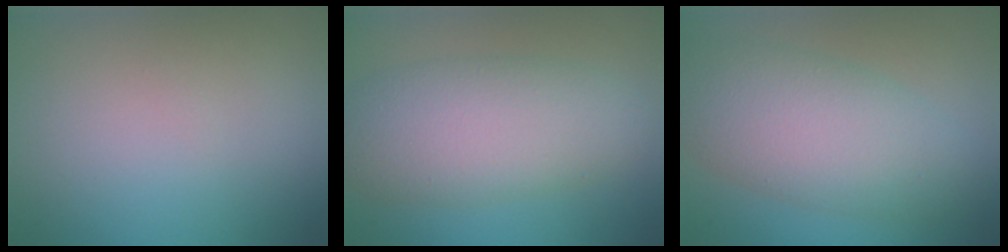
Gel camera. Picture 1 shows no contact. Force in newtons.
{"total": 7.2, "press": 7.2, "slide": 0.1}
{"total": 7.8, "press": 7.8, "slide": 0.2}